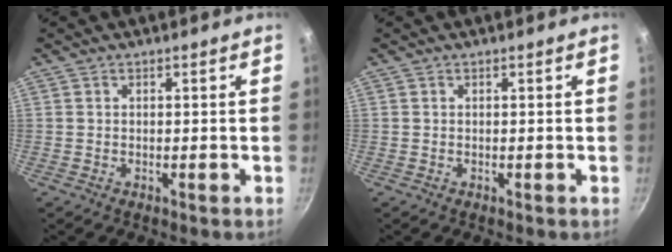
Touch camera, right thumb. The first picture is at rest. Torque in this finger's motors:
{"motor_torque": [0.00, 0.00, 0.07, -0.07, 0.00]}